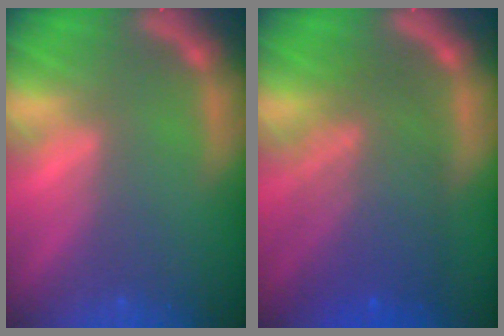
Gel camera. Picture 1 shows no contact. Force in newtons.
{"total": 8.1}